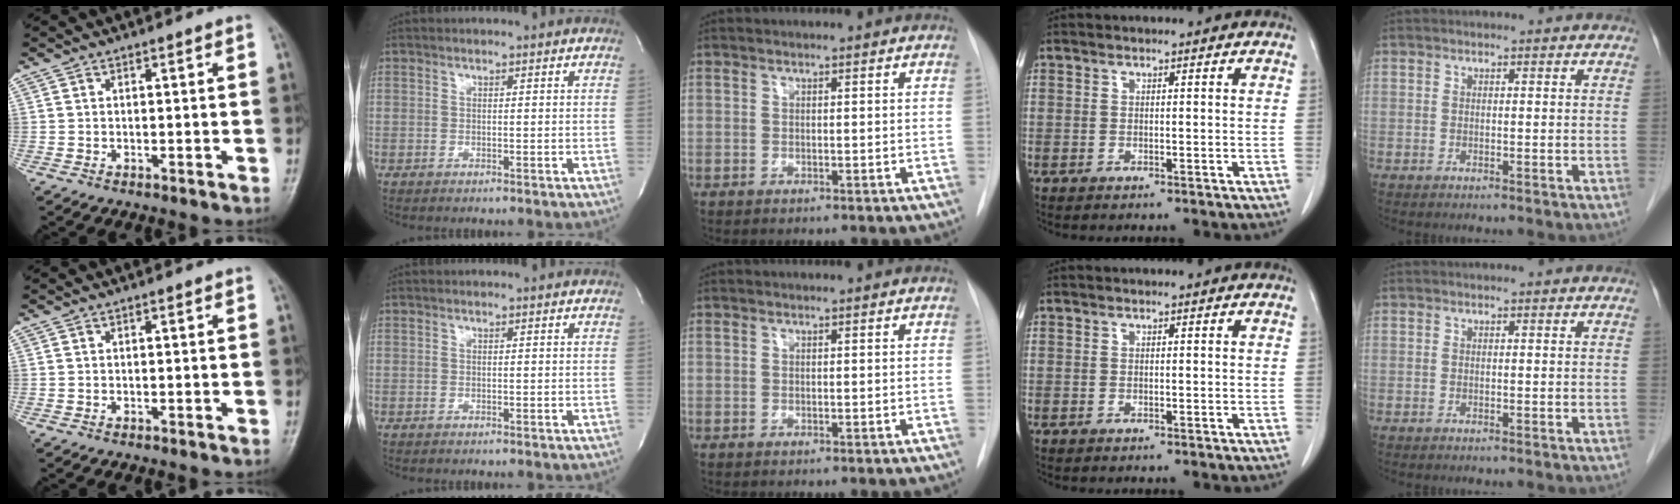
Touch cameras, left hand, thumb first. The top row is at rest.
{}